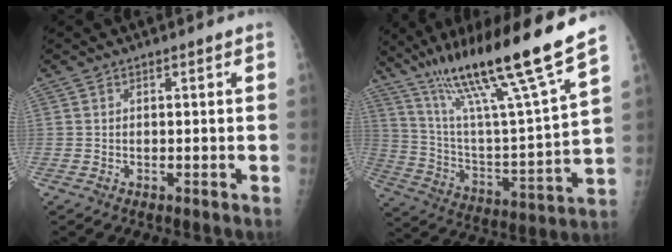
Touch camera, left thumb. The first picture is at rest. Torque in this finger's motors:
{"motor_torque": [1.14, -0.53, 1.42, -1.35, 0.34]}